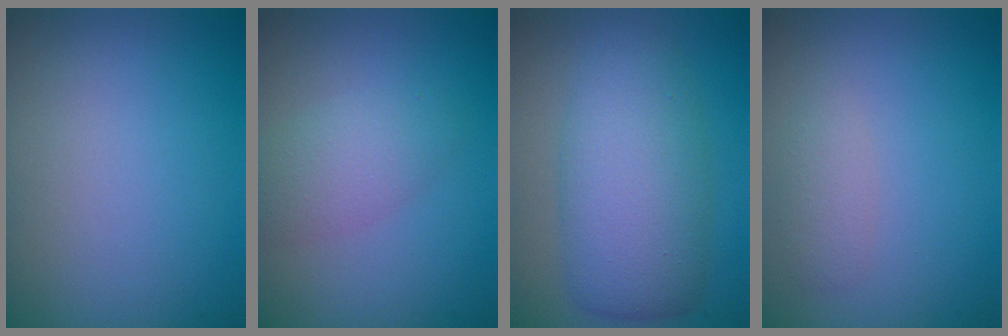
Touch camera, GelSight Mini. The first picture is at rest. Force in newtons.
{"total": 2.8, "press": 2.8, "slide": 0.1}
{"total": 7.0, "press": 7.0, "slide": 0.1}
{"total": 1.3, "press": 1.3, "slide": 0.1}